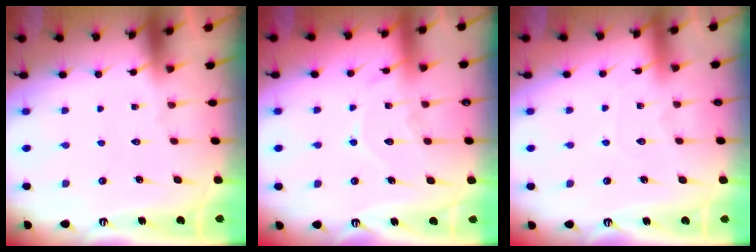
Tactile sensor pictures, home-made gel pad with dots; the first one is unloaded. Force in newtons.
{"total": 10.8, "press": 10.8, "slide": 0.9}
{"total": 4.4, "press": 4.4, "slide": 0.5}